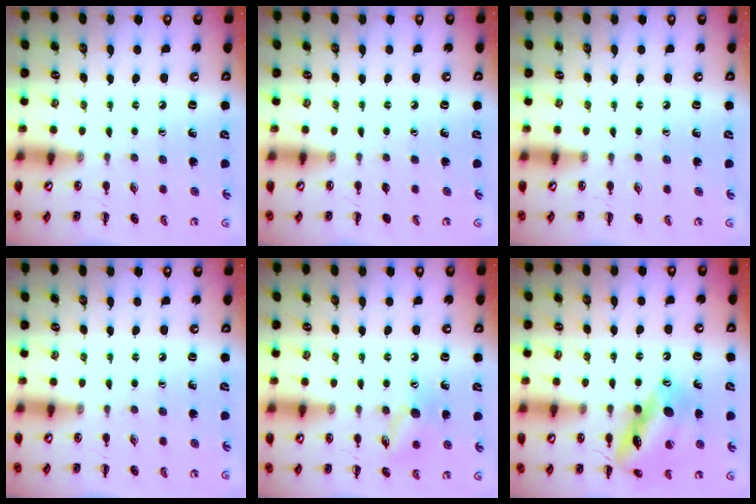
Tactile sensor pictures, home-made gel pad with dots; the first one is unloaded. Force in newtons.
{"total": 0.0}
{"total": 0.0}
{"total": 0.0}
{"total": 10.0, "press": 9.9, "slide": 1.3}
{"total": 15.3, "press": 15.2, "slide": 2.2}